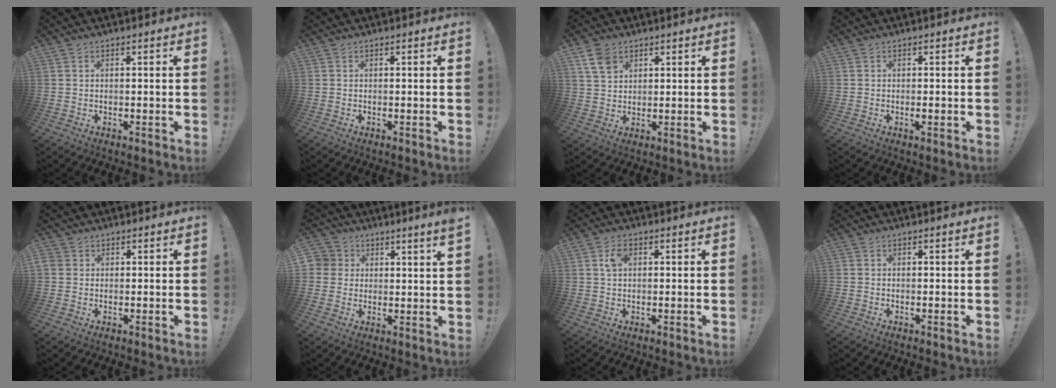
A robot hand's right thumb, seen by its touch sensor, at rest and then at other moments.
{"total": 0.0}
{"total": 7.1, "force": [3.9, 4.9, 3.3], "torque": [-0.054, -0.011, 0.077]}
{"total": 1.1, "force": [-0.2, 0.2, 1.1], "torque": [-0.014, -0.003, -0.004]}
{"total": 2.5, "force": [1.1, 2.1, 0.6], "torque": [-0.009, -0.001, 0.022]}
{"total": 4.3, "force": [3.2, 2.5, 1.3], "torque": [-0.027, -0.021, 0.061]}
{"total": 3.9, "force": [1.4, 2.4, 2.7], "torque": [-0.048, 0.003, 0.023]}
{"total": 0.0}